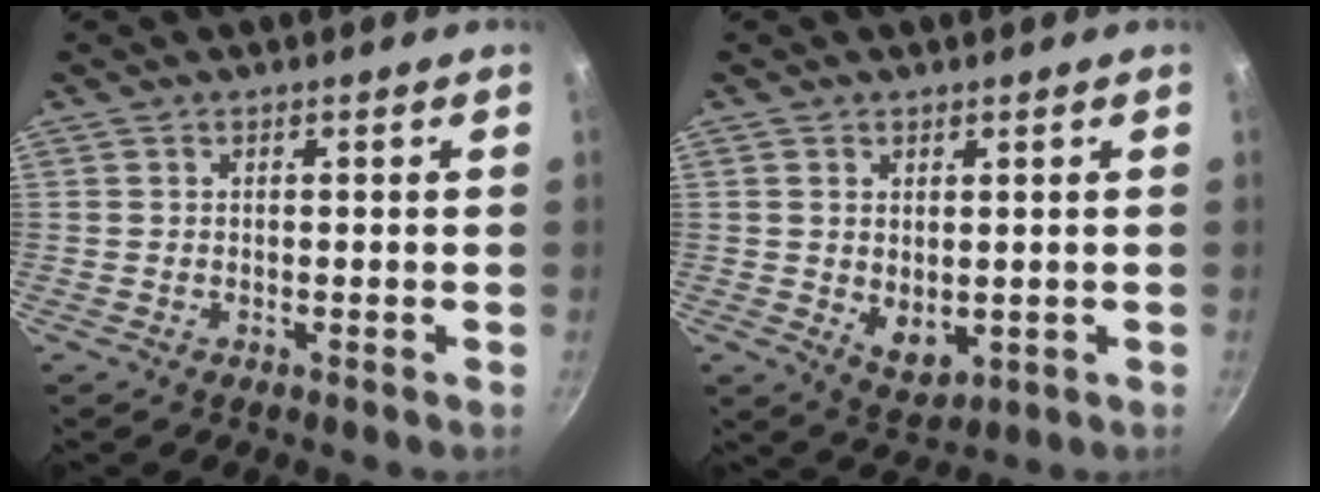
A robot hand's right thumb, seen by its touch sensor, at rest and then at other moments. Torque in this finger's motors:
{"motor_torque": [-0.61, 0.22, 0.29, 0.49, 0.01]}